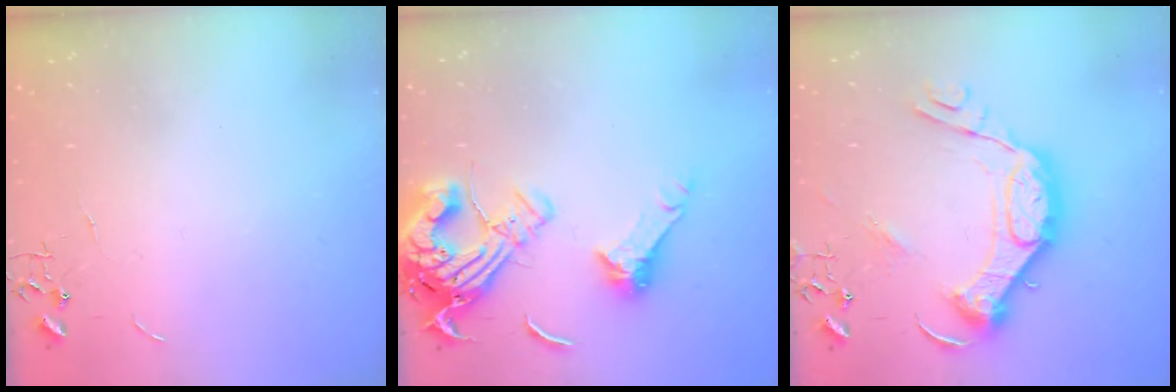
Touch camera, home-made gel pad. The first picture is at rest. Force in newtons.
{"total": 20.6, "press": 20.5, "slide": 2.2}
{"total": 18.6, "press": 18.6, "slide": 1.3}